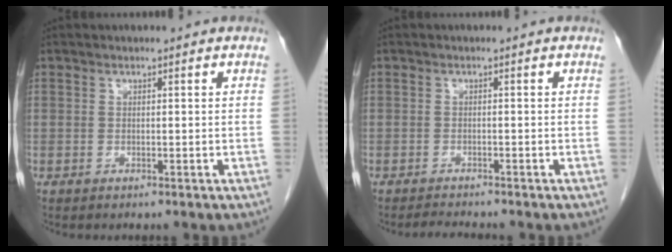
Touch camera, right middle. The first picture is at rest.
{"total": 2.1, "force": [-2.0, -0.2, 0.5], "torque": [-0.014, -0.011, -0.033]}